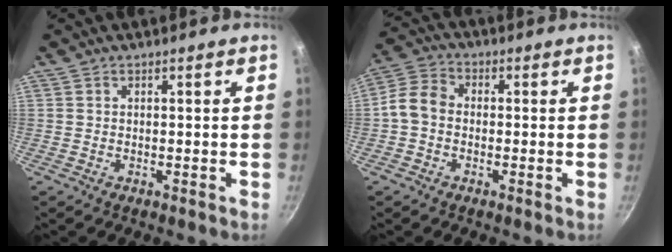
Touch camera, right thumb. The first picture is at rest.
{"total": 5.9, "force": [-1.0, 4.6, 3.6], "torque": [-0.064, 0.022, -0.038]}